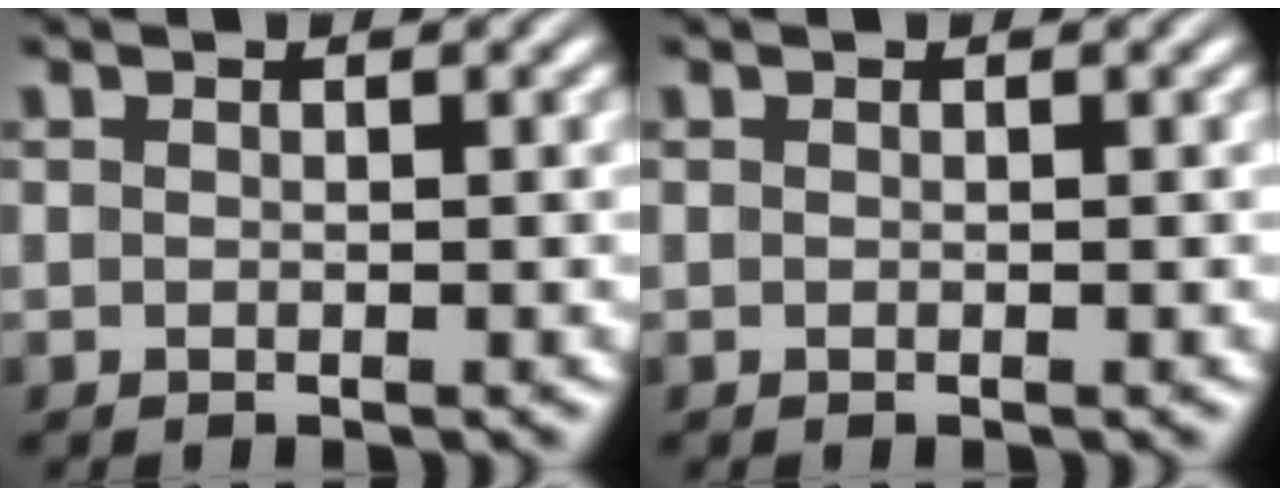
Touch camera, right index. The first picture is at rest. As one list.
[{"total": 0.0}]